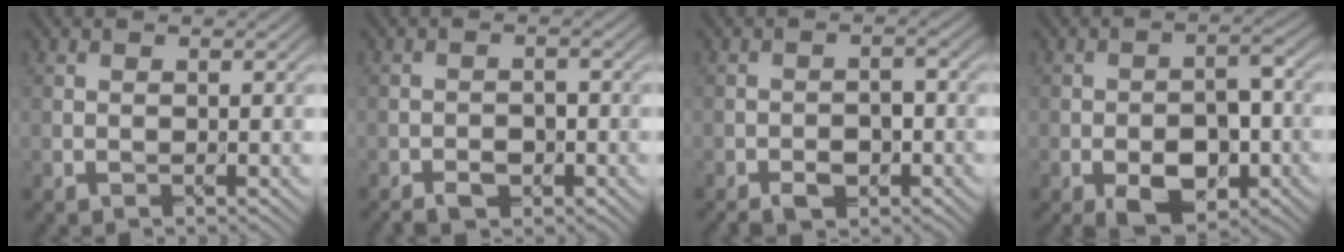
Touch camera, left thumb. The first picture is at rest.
{"total": 3.4, "force": [-2.3, 2.0, 1.4], "torque": [-0.011, 0.003, -0.038]}
{"total": 4.6, "force": [-3.0, 2.7, 2.2], "torque": [-0.016, 0.001, -0.048]}
{"total": 8.2, "force": [-3.9, 4.4, 5.6], "torque": [-0.081, -0.006, -0.065]}